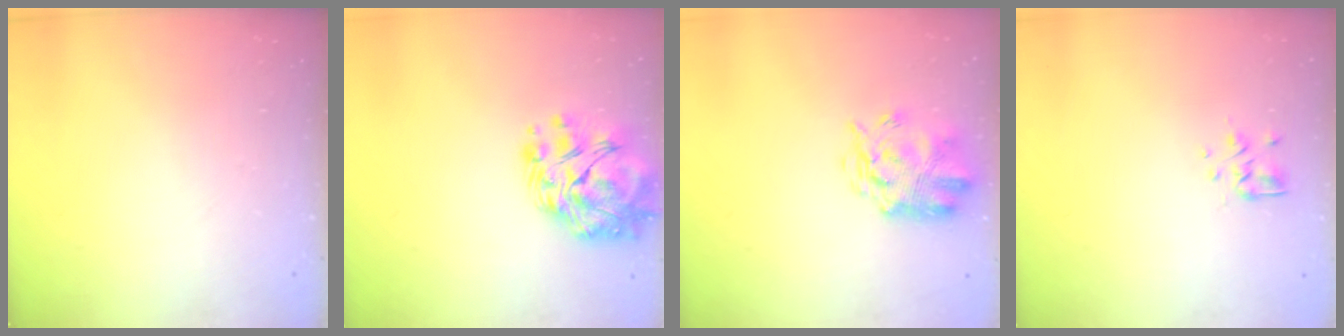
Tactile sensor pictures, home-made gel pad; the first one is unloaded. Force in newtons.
{"total": 13.5, "press": 12.6, "slide": 4.8}
{"total": 4.0, "press": 3.6, "slide": 1.7}
{"total": 2.5, "press": 2.3, "slide": 1.0}